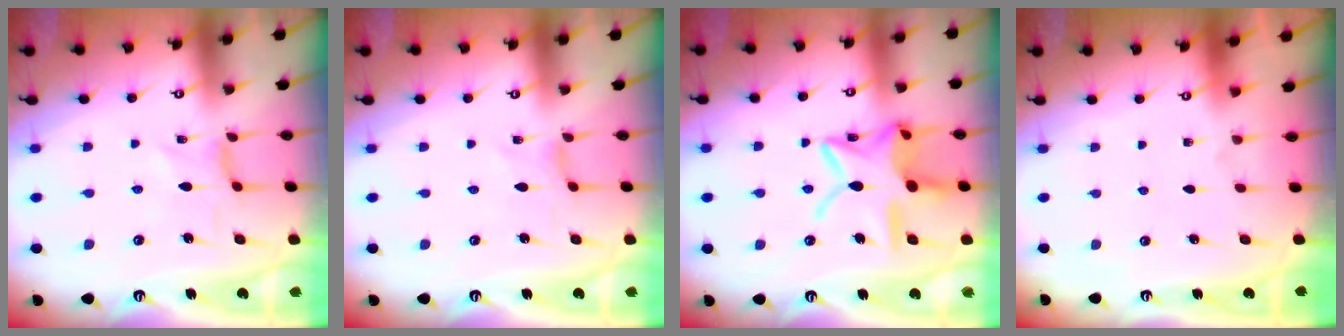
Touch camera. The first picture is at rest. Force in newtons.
{"total": 0.0}
{"total": 17.5, "press": 17.4, "slide": 1.2}
{"total": 0.0}